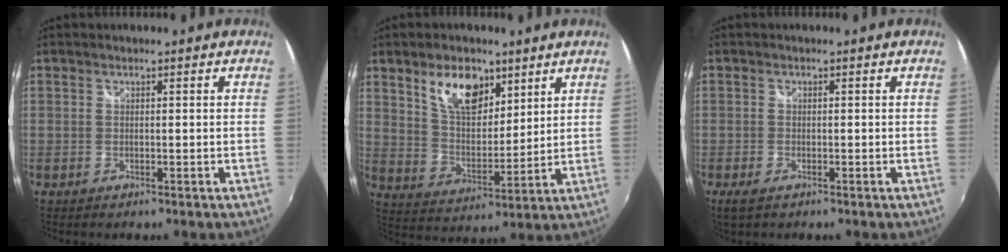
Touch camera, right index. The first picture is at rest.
{"total": 11.5, "force": [6.7, 6.1, 7.1], "torque": [-0.115, 0.005, 0.126]}
{"total": 2.7, "force": [-1.7, 1.1, 1.7], "torque": [-0.035, -0.009, -0.030]}